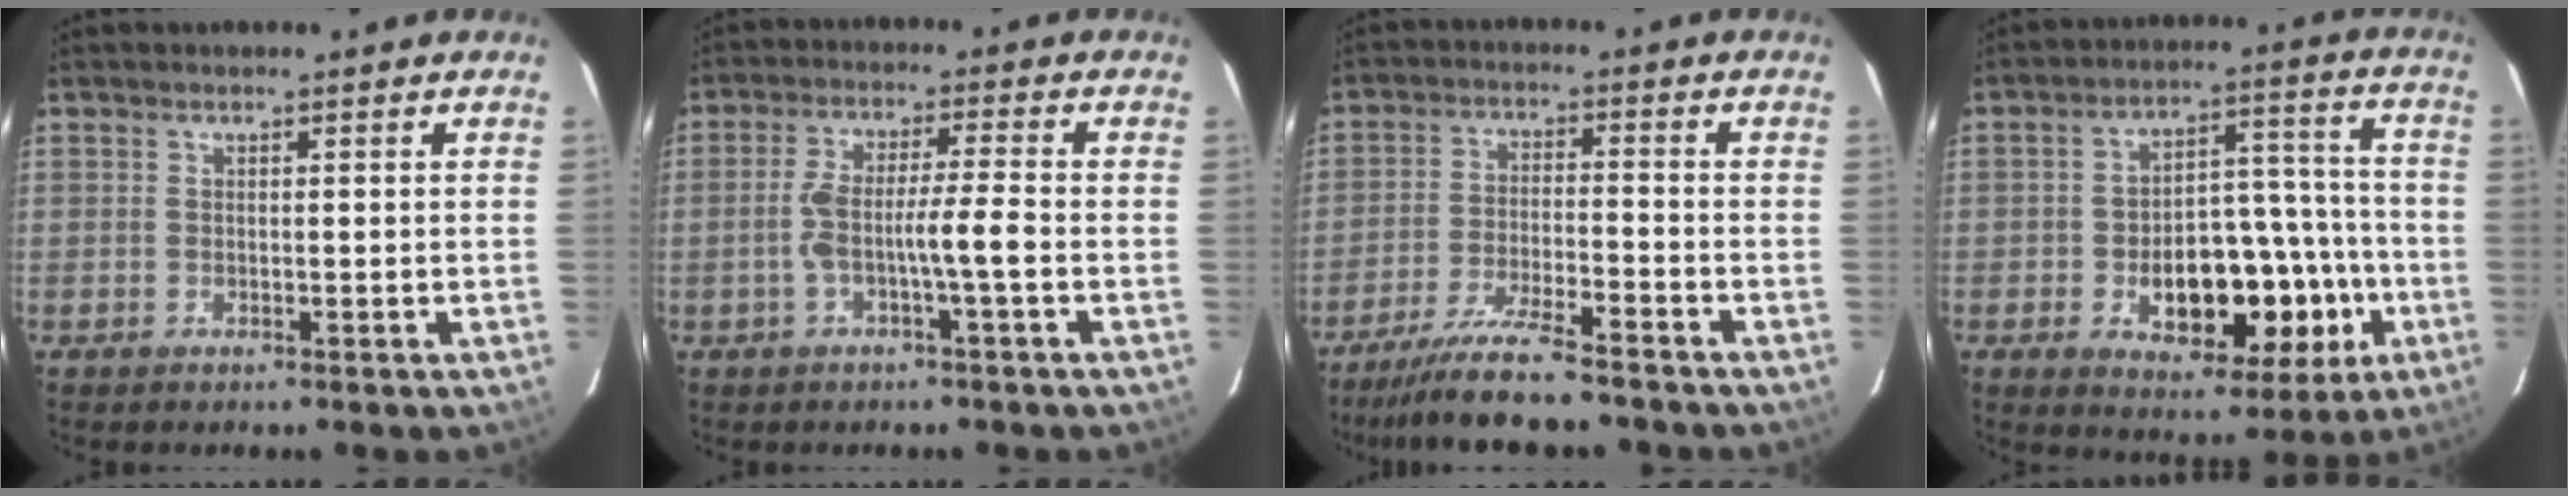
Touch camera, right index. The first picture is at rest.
{"total": 6.3, "force": [-1.7, -0.1, 6.0], "torque": [-0.119, 0.014, -0.029]}
{"total": 9.7, "force": [-8.3, 0.2, 5.0], "torque": [-0.085, -0.028, -0.141]}
{"total": 15.6, "force": [-4.4, 7.7, 12.9], "torque": [-0.178, 0.029, -0.052]}